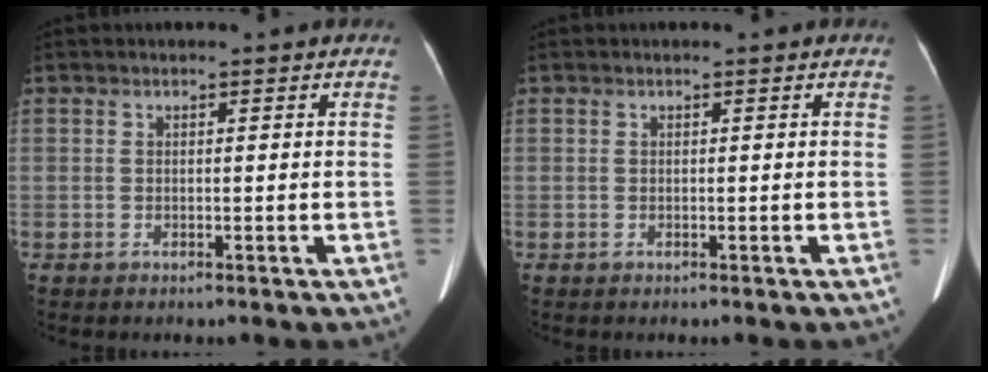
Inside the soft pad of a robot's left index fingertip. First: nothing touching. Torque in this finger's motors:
{"motor_torque": [0.00, 0.00, 0.00, 0.00]}